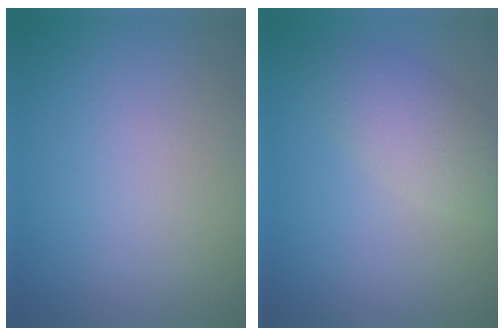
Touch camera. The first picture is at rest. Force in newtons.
{"total": 3.6, "press": 3.6, "slide": 0.3}